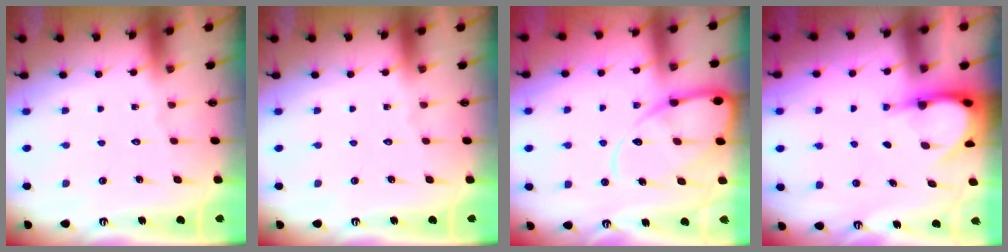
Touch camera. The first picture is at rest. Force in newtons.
{"total": 0.0}
{"total": 11.8, "press": 11.7, "slide": 1.2}
{"total": 4.8, "press": 4.8, "slide": 0.1}